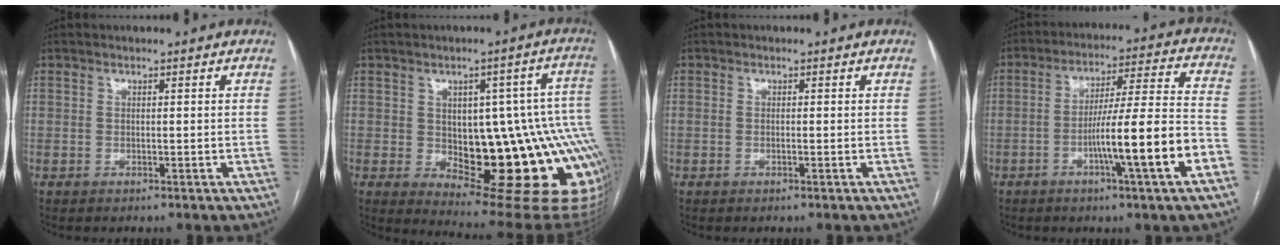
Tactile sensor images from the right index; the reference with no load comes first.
{"total": 22.8, "force": [-3.6, 8.5, 20.8], "torque": [-0.168, 0.024, -0.023]}
{"total": 0.0}
{"total": 14.2, "force": [-5.4, -0.6, 13.2], "torque": [-0.211, 0.004, -0.086]}